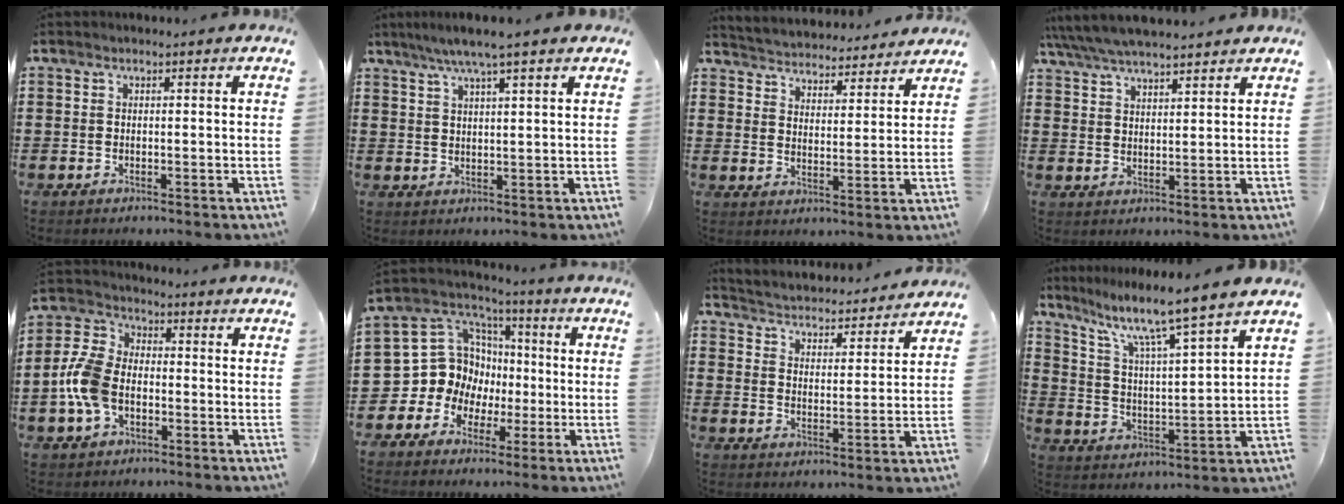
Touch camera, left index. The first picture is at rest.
{"total": 4.7, "force": [3.4, -0.2, 3.2], "torque": [-0.070, -0.002, 0.060]}
{"total": 4.0, "force": [4.0, 0.0, -0.6], "torque": [-0.013, -0.032, 0.066]}
{"total": 5.0, "force": [4.7, 0.5, 1.5], "torque": [-0.046, -0.016, 0.085]}
{"total": 8.5, "force": [-2.2, 5.4, 6.2], "torque": [-0.165, 0.003, -0.050]}
{"total": 11.3, "force": [-0.5, 10.9, 2.8], "torque": [-0.104, -0.013, -0.002]}
{"total": 3.4, "force": [3.4, -0.1, -0.2], "torque": [-0.019, -0.035, 0.050]}
{"total": 7.5, "force": [6.1, -0.6, 4.3], "torque": [-0.107, -0.047, 0.095]}